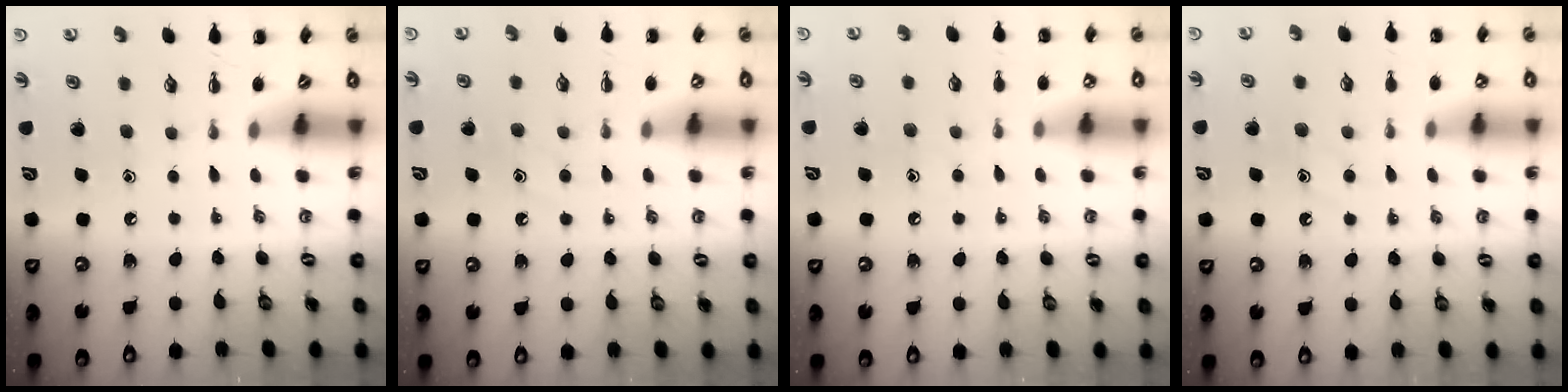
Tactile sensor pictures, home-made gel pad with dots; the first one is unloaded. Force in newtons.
{"total": 9.1, "press": 9.0, "slide": 1.4}
{"total": 6.9, "press": 6.7, "slide": 1.8}
{"total": 8.8, "press": 8.8, "slide": 1.0}